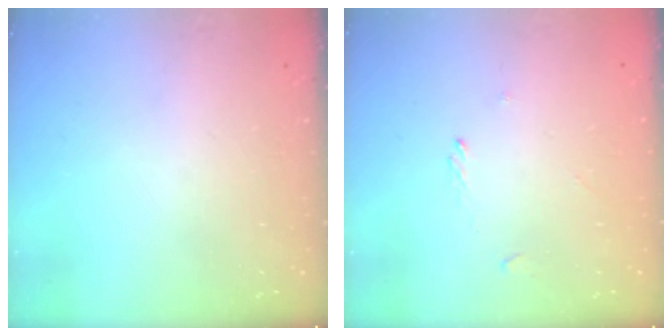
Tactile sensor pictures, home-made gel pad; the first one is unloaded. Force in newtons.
{"total": 0.7, "press": 0.5, "slide": 0.4}